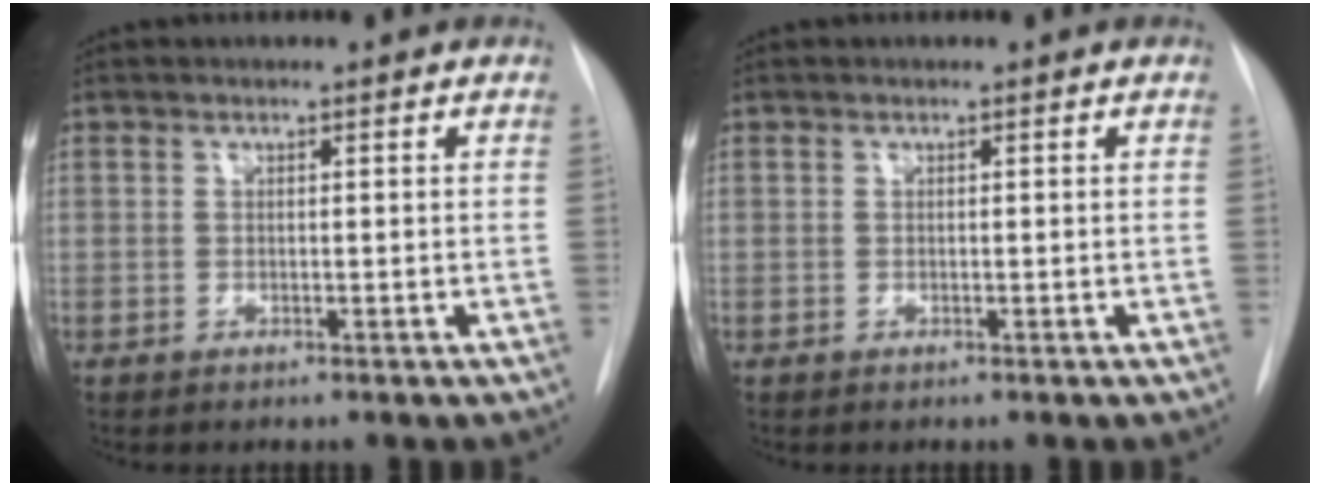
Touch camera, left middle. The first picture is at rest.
{"total": 0.0}